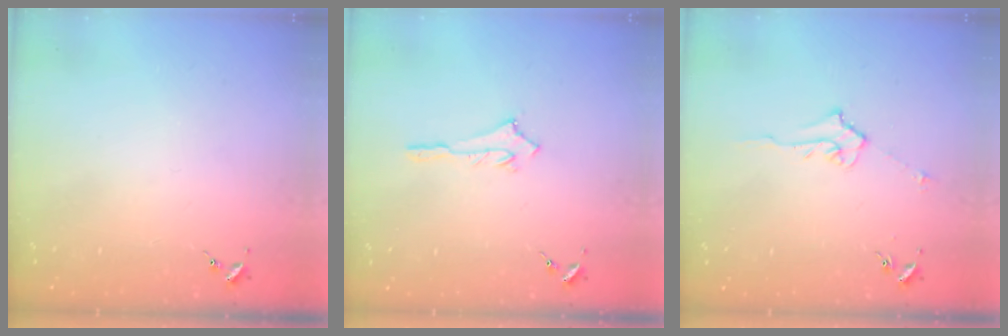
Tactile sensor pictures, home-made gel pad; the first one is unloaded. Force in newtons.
{"total": 2.5, "press": 2.5, "slide": 0.2}
{"total": 5.1, "press": 5.0, "slide": 0.6}